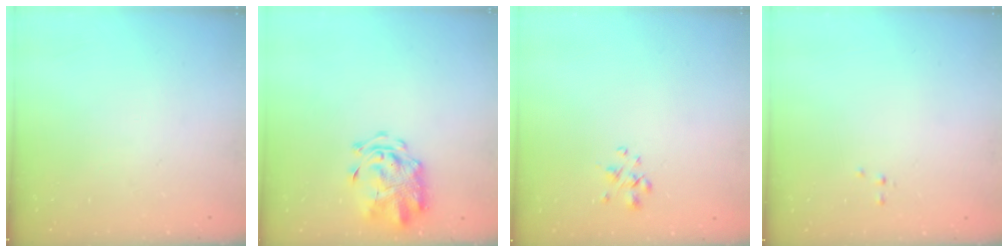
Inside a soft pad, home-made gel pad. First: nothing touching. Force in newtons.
{"total": 3.1, "press": 3.0, "slide": 1.0}
{"total": 1.9, "press": 1.7, "slide": 0.8}
{"total": 0.0}